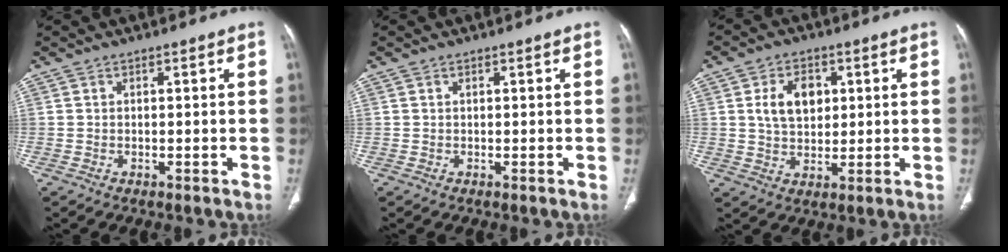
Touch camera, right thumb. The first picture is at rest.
{"total": 0.0}
{"total": 8.0, "force": [2.0, 5.5, 5.5], "torque": [-0.069, -0.005, 0.037]}